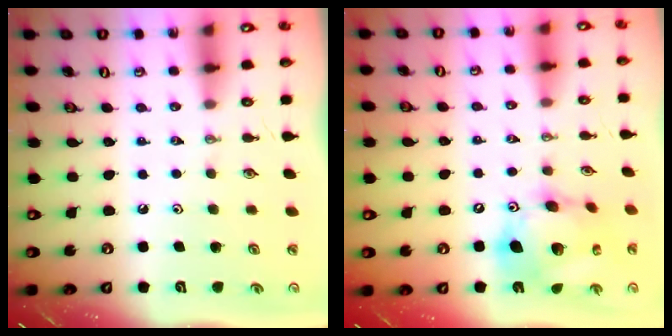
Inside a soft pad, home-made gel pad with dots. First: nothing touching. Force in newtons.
{"total": 17.4, "press": 17.3, "slide": 2.2}